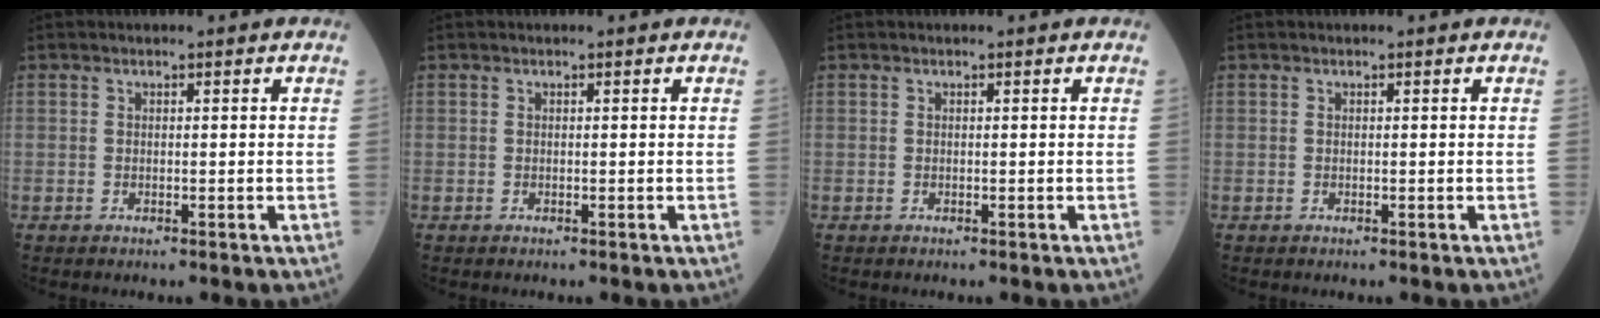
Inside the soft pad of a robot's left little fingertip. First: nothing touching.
{"total": 0.0}
{"total": 0.0}
{"total": 0.0}